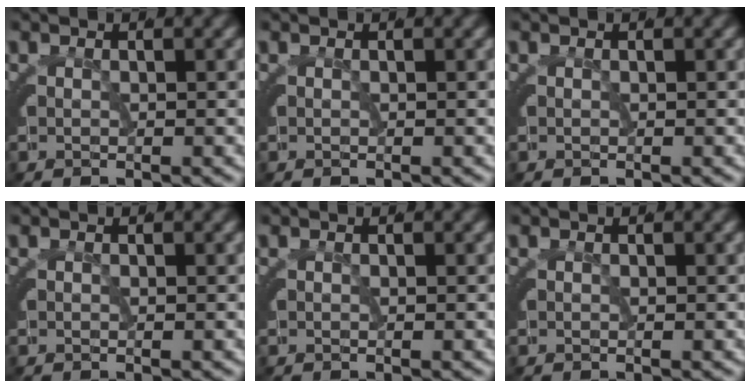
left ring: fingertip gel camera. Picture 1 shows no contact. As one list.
[{"total": 0.0}, {"total": 0.0}, {"total": 0.0}, {"total": 0.0}, {"total": 0.0}]